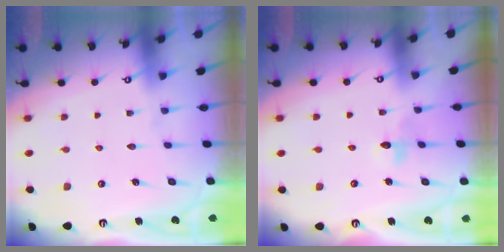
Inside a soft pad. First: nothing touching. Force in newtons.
{"total": 4.1, "press": 4.1, "slide": 0.8}